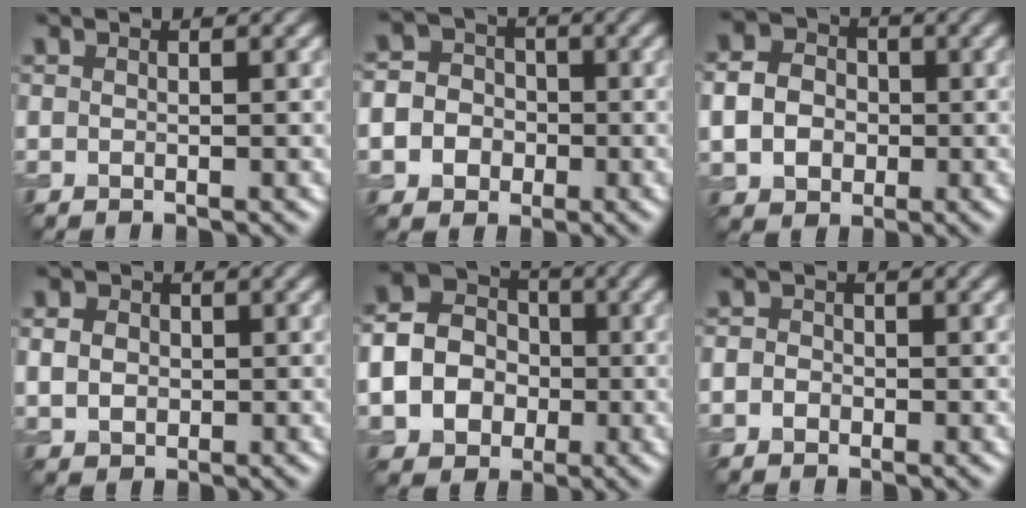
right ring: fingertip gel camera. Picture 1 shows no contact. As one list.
[{"total": 7.5, "force": [-2.1, 6.9, 2.1], "torque": [-0.028, -0.005, -0.067]}, {"total": 4.8, "force": [-0.3, 4.1, 2.4], "torque": [-0.048, 0.003, -0.013]}, {"total": 2.8, "force": [0.3, 2.3, 1.4], "torque": [-0.032, 0.003, 0.002]}, {"total": 10.5, "force": [-2.1, 9.5, 4.2], "torque": [-0.103, -0.017, -0.056]}, {"total": 1.9, "force": [-0.2, 1.7, 0.8], "torque": [0.007, 0.008, -0.019]}]